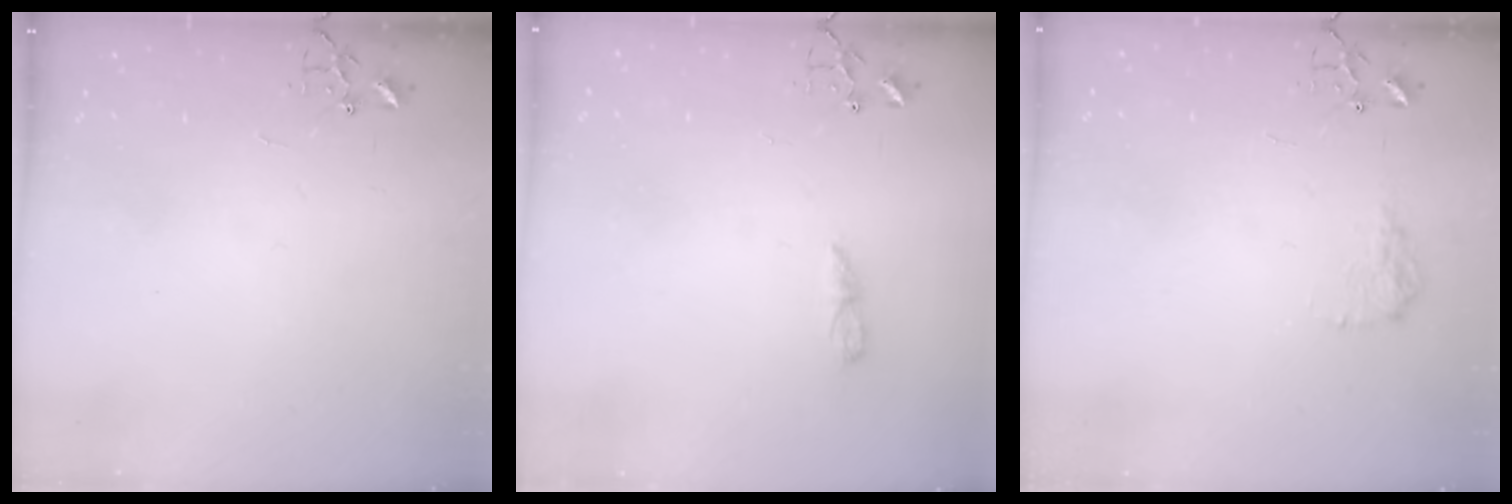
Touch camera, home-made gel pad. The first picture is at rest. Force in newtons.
{"total": 5.2, "press": 5.2, "slide": 0.7}
{"total": 8.9, "press": 8.9, "slide": 0.3}